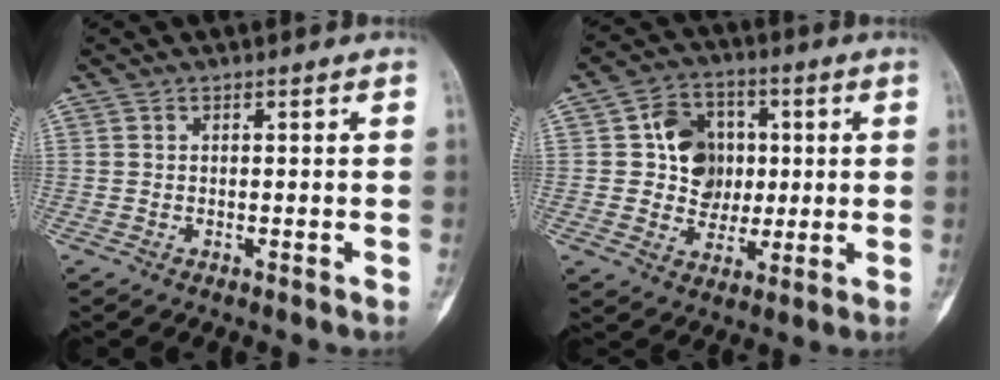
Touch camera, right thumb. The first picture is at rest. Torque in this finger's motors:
{"motor_torque": [1.60, 2.99, 0.00, 0.17, 0.00]}